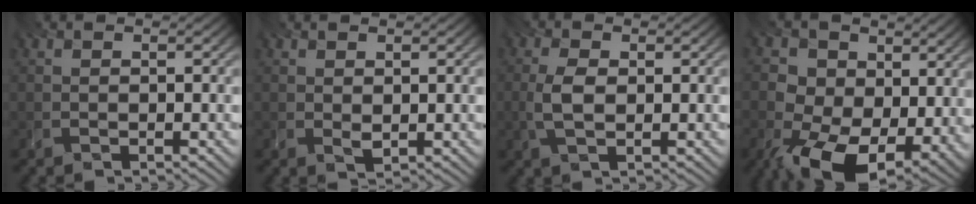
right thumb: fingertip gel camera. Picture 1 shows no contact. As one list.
[{"total": 0.9, "force": [0.4, 0.5, 0.7], "torque": [-0.015, -0.002, 0.011]}, {"total": 3.1, "force": [0.0, 1.5, 2.7], "torque": [-0.067, 0.001, -0.003]}, {"total": 14.4, "force": [-0.9, 10.7, 9.6], "torque": [-0.198, -0.048, 0.006]}]